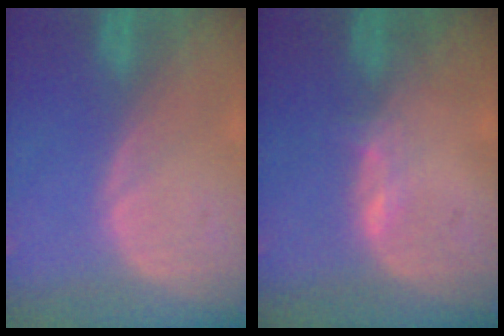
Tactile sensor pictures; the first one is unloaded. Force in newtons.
{"total": 1.6, "press": 1.5, "slide": 0.6}